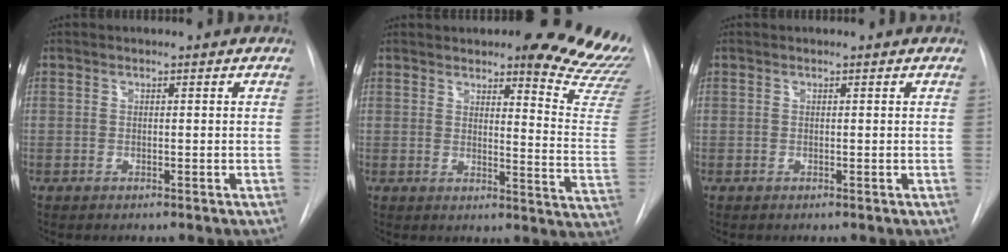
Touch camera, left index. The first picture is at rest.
{"total": 17.4, "force": [15.5, 2.0, 7.5], "torque": [-0.072, -0.099, 0.159]}
{"total": 0.7, "force": [0.7, 0.0, 0.2], "torque": [-0.006, 0.006, 0.007]}